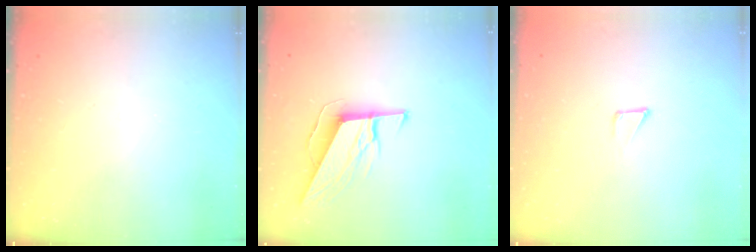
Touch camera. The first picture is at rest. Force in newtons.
{"total": 10.1, "press": 10.0, "slide": 1.6}
{"total": 1.6, "press": 1.6, "slide": 0.1}